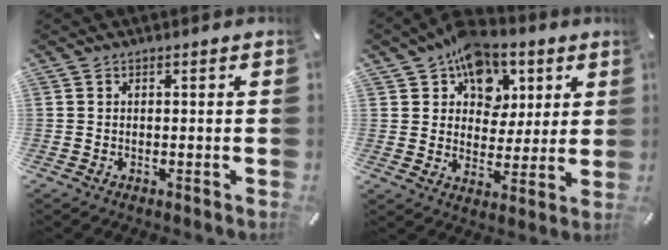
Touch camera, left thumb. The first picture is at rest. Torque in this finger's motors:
{"motor_torque": [2.15, 2.06, 1.28, -1.48, 0.33]}